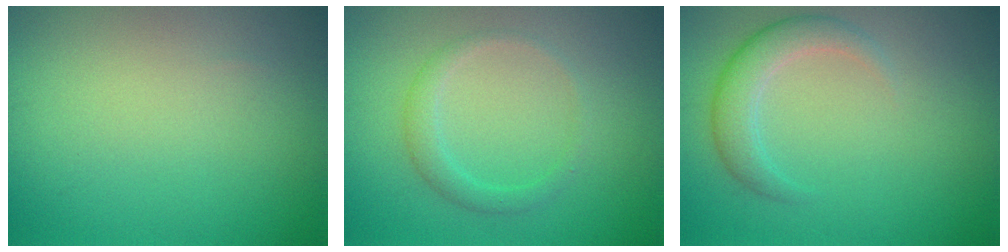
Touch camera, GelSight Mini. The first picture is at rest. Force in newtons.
{"total": 1.8, "press": 1.8, "slide": 0.1}
{"total": 2.7, "press": 2.7, "slide": 0.2}